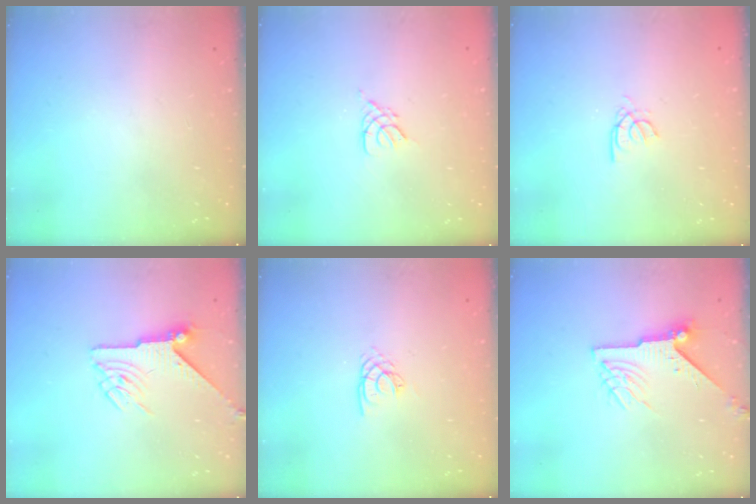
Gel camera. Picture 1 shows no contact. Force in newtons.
{"total": 2.7, "press": 2.7, "slide": 0.5}
{"total": 2.6, "press": 2.6, "slide": 0.4}
{"total": 6.4, "press": 6.4, "slide": 0.1}
{"total": 2.2, "press": 2.2, "slide": 0.2}
{"total": 8.1, "press": 8.1, "slide": 0.5}